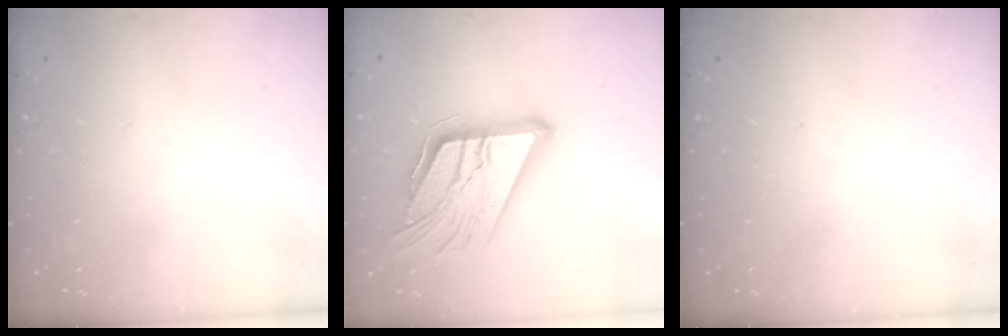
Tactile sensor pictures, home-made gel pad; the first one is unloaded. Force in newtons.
{"total": 21.6, "press": 21.5, "slide": 2.3}
{"total": 0.0}